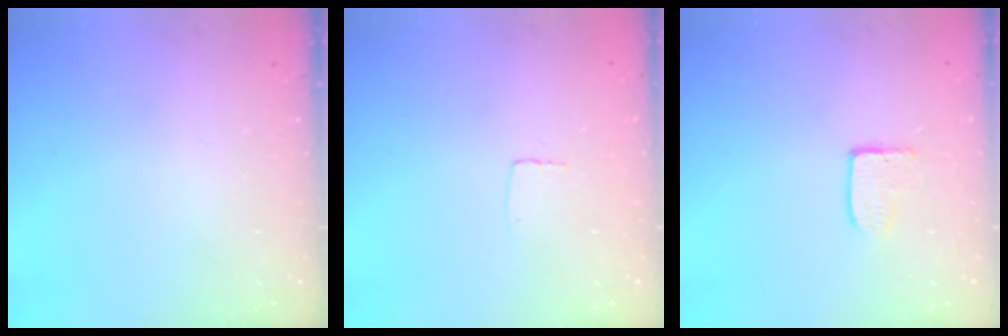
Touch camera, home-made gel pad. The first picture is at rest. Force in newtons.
{"total": 2.7, "press": 2.7, "slide": 0.1}
{"total": 3.7, "press": 3.7, "slide": 0.2}